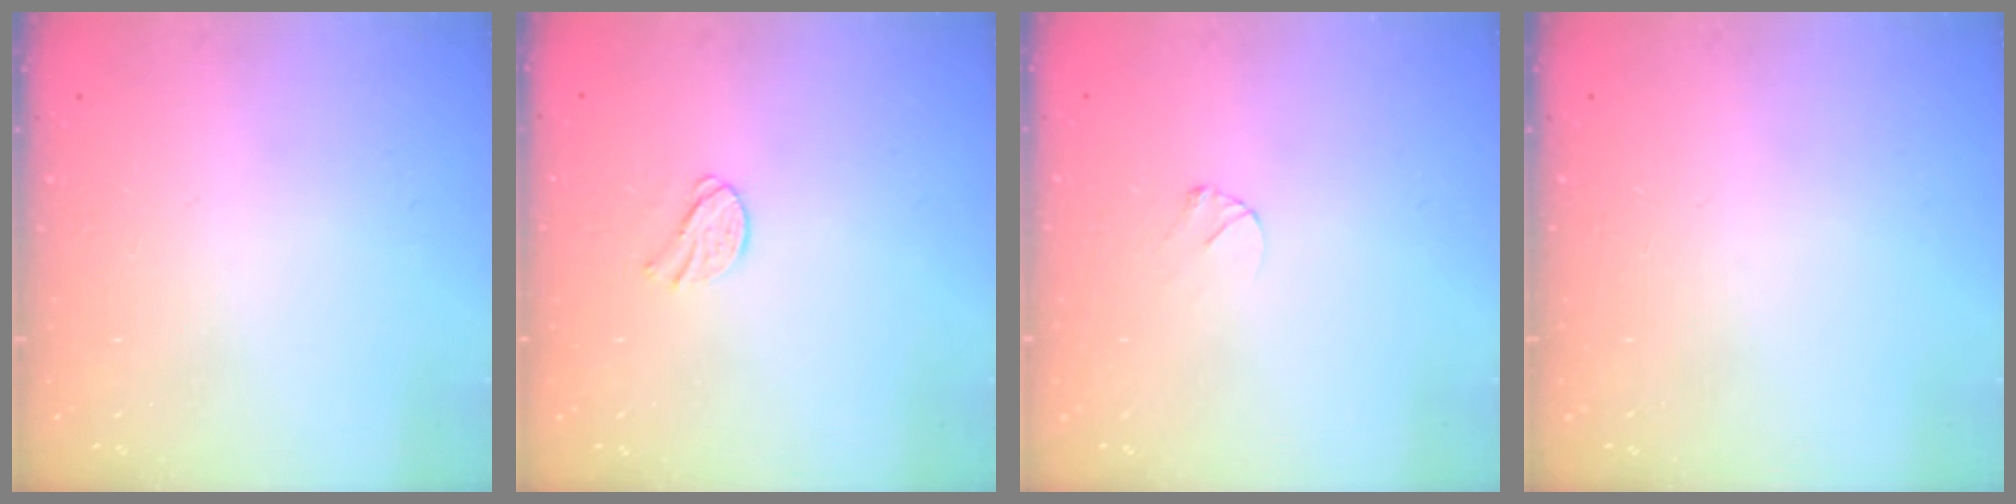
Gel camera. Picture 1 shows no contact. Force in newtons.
{"total": 7.0, "press": 7.0, "slide": 0.7}
{"total": 3.2, "press": 3.2, "slide": 0.3}
{"total": 0.0}